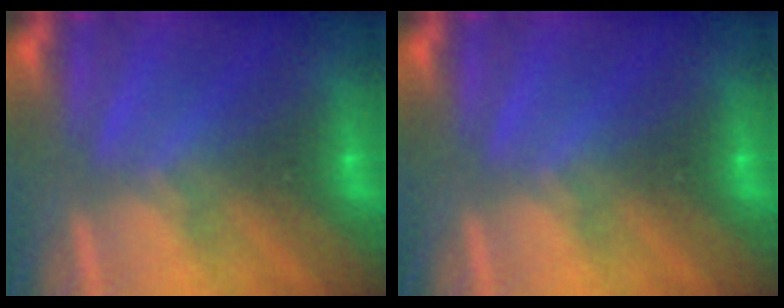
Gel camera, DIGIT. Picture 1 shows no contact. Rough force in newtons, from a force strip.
{"total": 0.0}